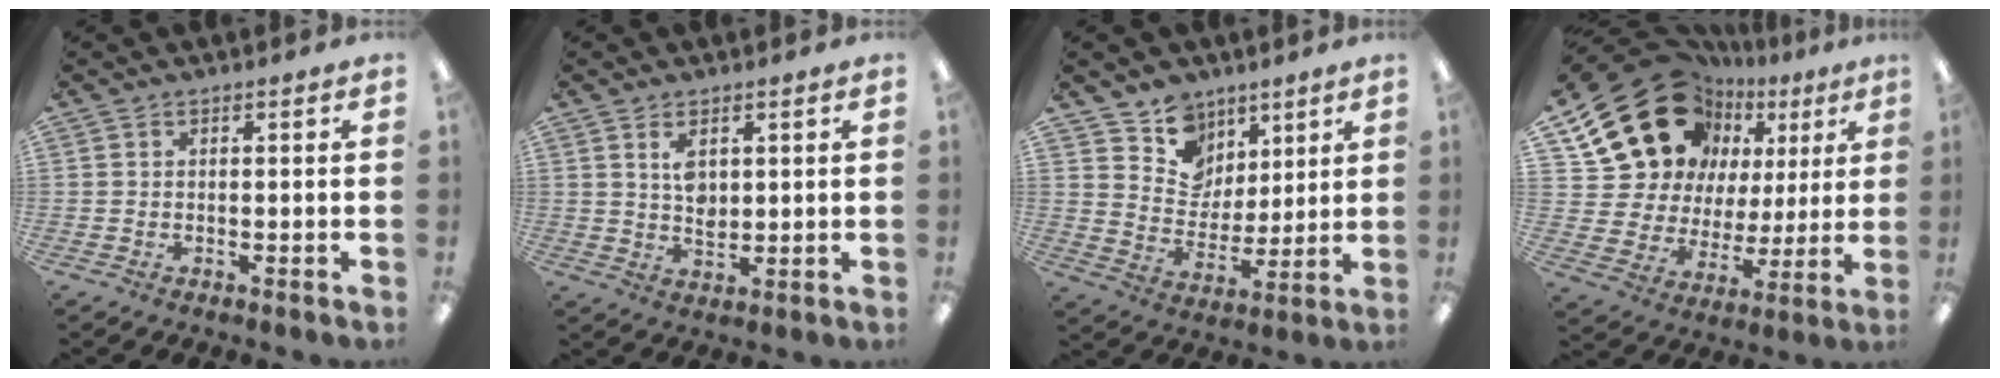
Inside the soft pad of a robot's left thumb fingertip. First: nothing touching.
{"total": 4.7, "force": [2.2, 2.7, 3.2], "torque": [-0.046, -0.007, 0.034]}
{"total": 11.4, "force": [7.4, 8.6, 1.4], "torque": [-0.031, -0.064, 0.144]}
{"total": 22.3, "force": [12.6, 15.6, 9.7], "torque": [-0.192, -0.075, 0.247]}